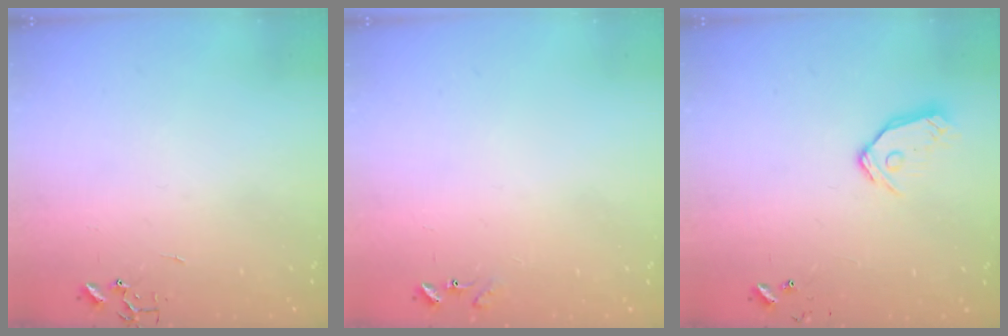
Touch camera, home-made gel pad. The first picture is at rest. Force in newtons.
{"total": 6.9, "press": 6.8, "slide": 0.6}
{"total": 10.1, "press": 10.1, "slide": 1.2}